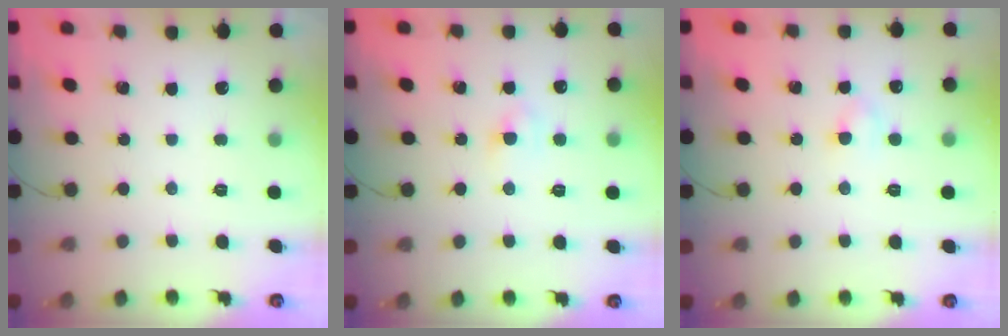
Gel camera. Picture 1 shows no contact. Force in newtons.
{"total": 2.6, "press": 2.5, "slide": 0.8}
{"total": 2.8, "press": 2.6, "slide": 1.2}